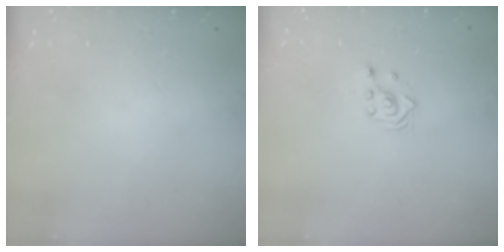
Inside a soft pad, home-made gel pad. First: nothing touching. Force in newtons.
{"total": 2.5, "press": 2.5, "slide": 0.3}